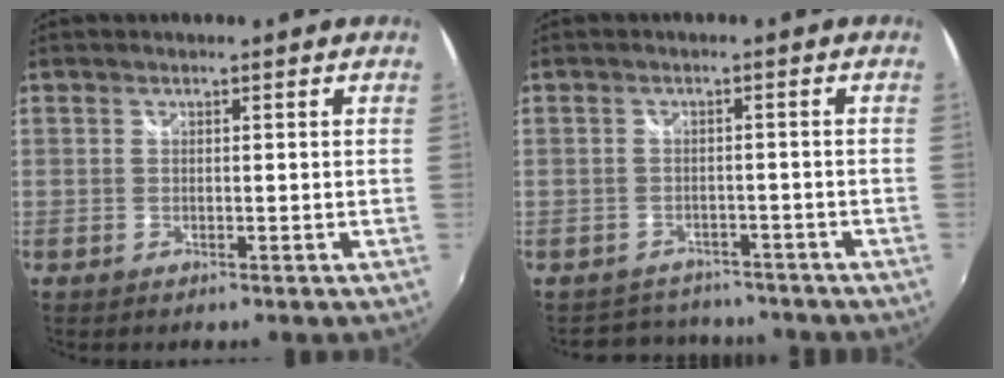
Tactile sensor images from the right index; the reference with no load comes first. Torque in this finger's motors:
{"motor_torque": [-1.18, -0.79, -0.54, -0.12]}